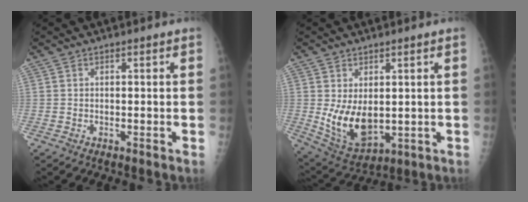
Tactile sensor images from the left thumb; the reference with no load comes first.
{"total": 10.3, "force": [0.5, 6.0, 8.4], "torque": [-0.128, -0.023, 0.033]}